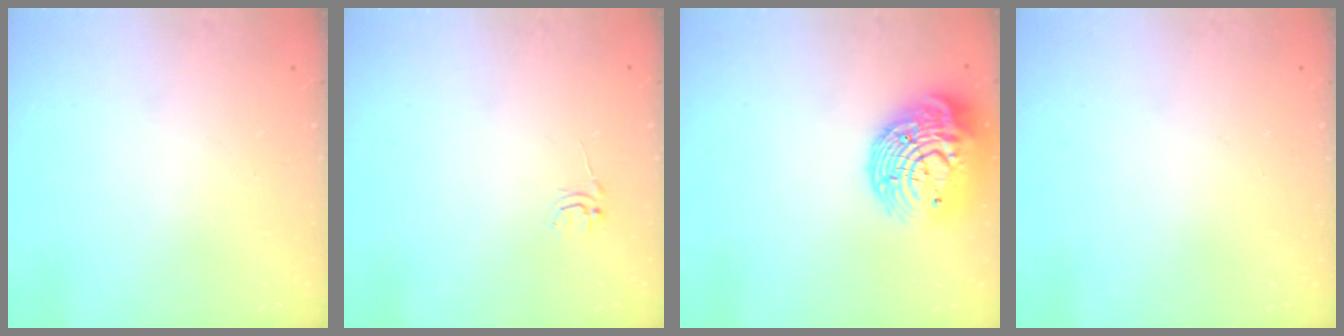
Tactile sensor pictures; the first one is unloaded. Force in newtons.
{"total": 2.5, "press": 2.5, "slide": 0.2}
{"total": 18.4, "press": 18.3, "slide": 1.3}
{"total": 0.0}